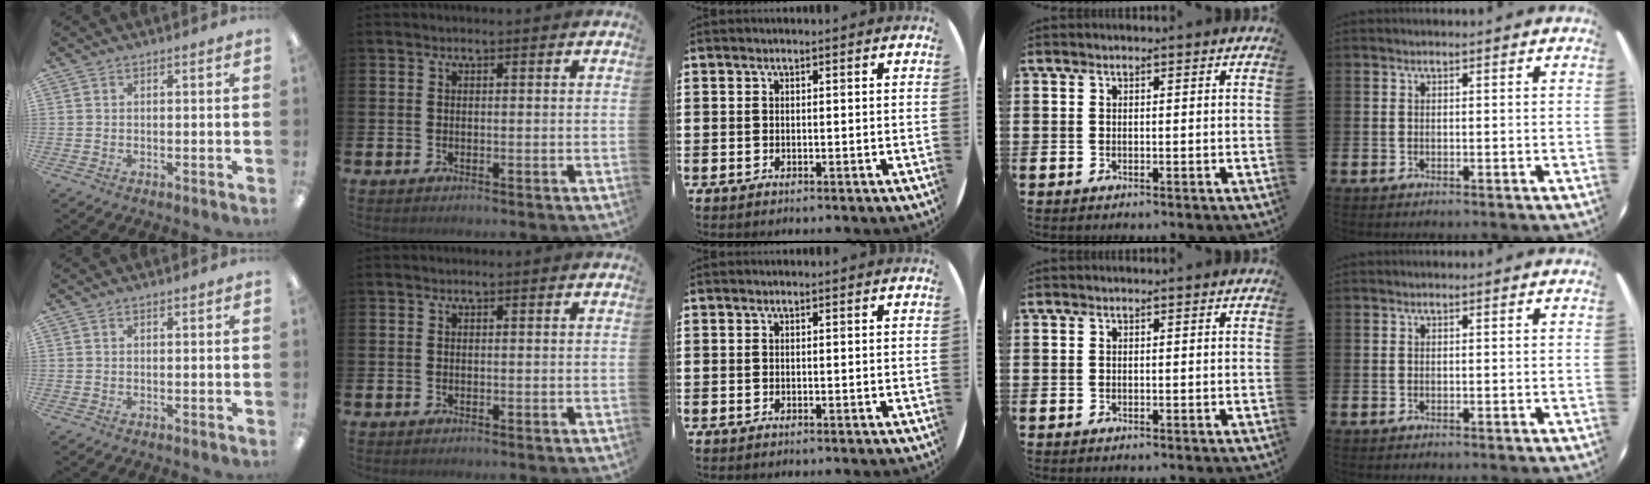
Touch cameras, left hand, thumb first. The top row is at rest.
{}